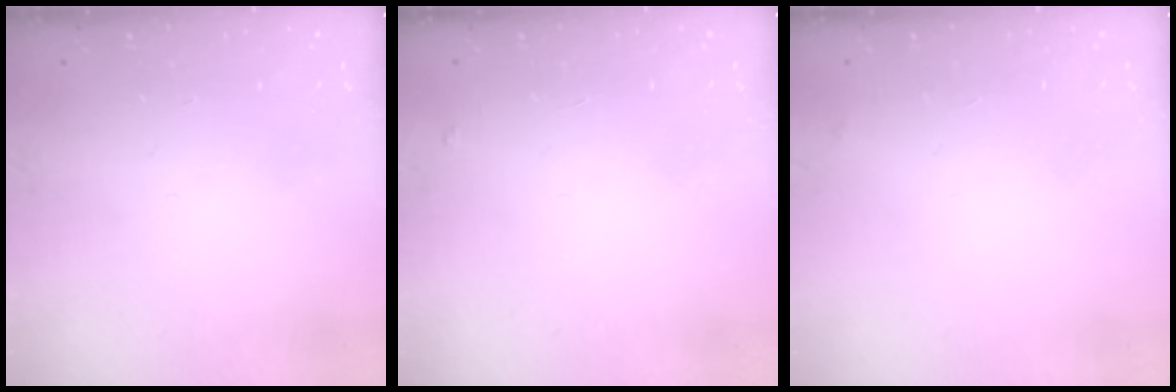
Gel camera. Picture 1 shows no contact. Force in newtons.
{"total": 4.0, "press": 4.0, "slide": 0.2}
{"total": 2.5, "press": 2.4, "slide": 0.4}